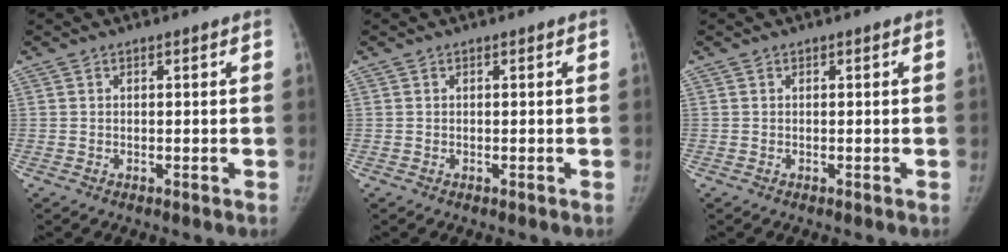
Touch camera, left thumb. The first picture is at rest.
{"total": 0.0}
{"total": 0.0}